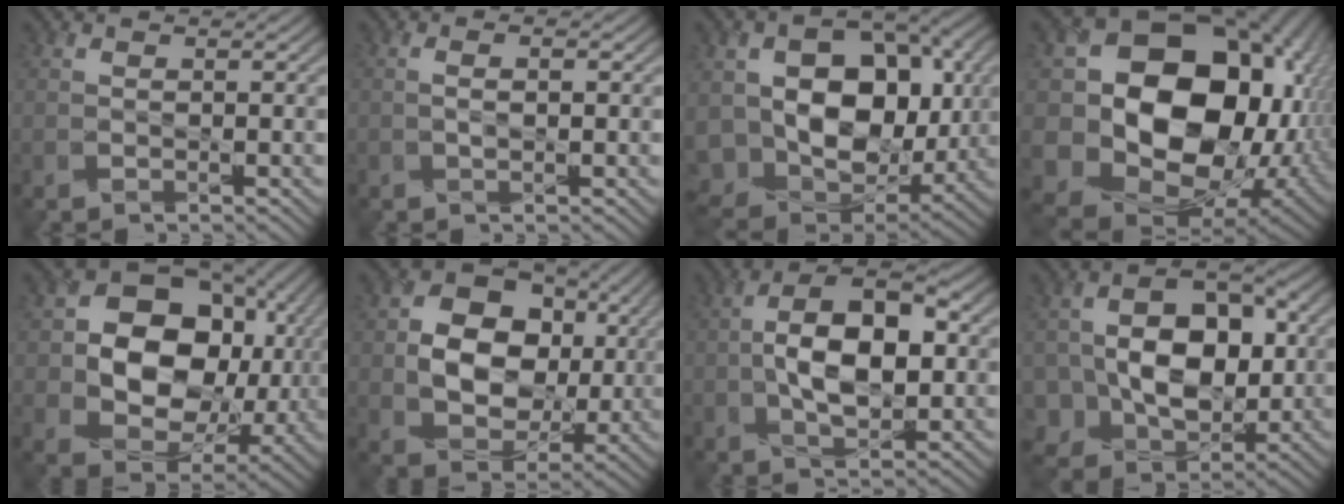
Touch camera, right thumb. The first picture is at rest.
{"total": 1.5, "force": [0.0, 0.5, 1.4], "torque": [-0.028, 0.002, 0.000]}
{"total": 15.8, "force": [0.8, 11.6, 10.6], "torque": [-0.204, -0.017, 0.022]}
{"total": 20.5, "force": [2.1, 16.1, 12.4], "torque": [-0.237, -0.042, 0.079]}
{"total": 15.4, "force": [1.6, 12.0, 9.5], "torque": [-0.172, -0.011, 0.036]}
{"total": 11.6, "force": [1.3, 9.0, 7.2], "torque": [-0.137, -0.007, 0.016]}
{"total": 10.6, "force": [-0.1, 5.6, 9.0], "torque": [-0.164, 0.010, -0.006]}
{"total": 12.6, "force": [-0.5, 9.4, 8.4], "torque": [-0.149, -0.005, -0.010]}